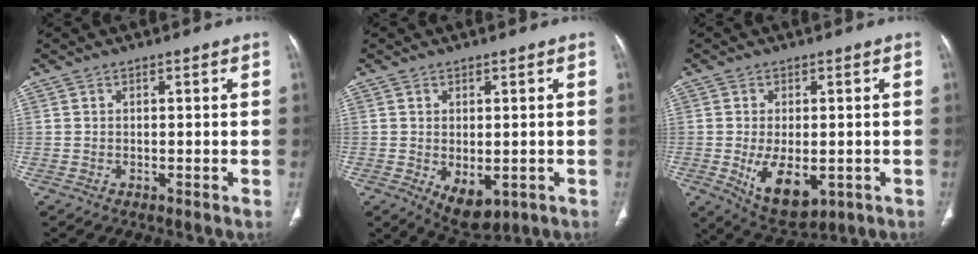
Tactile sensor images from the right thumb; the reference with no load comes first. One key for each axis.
{"total": 6.3, "fx": -1.5, "fy": 3.6, "fz": 4.9, "tx": -0.062, "ty": -0.007, "tz": -0.005}
{"total": 9.6, "fx": -2.2, "fy": 5.2, "fz": 7.7, "tx": -0.113, "ty": -0.013, "tz": -0.020}